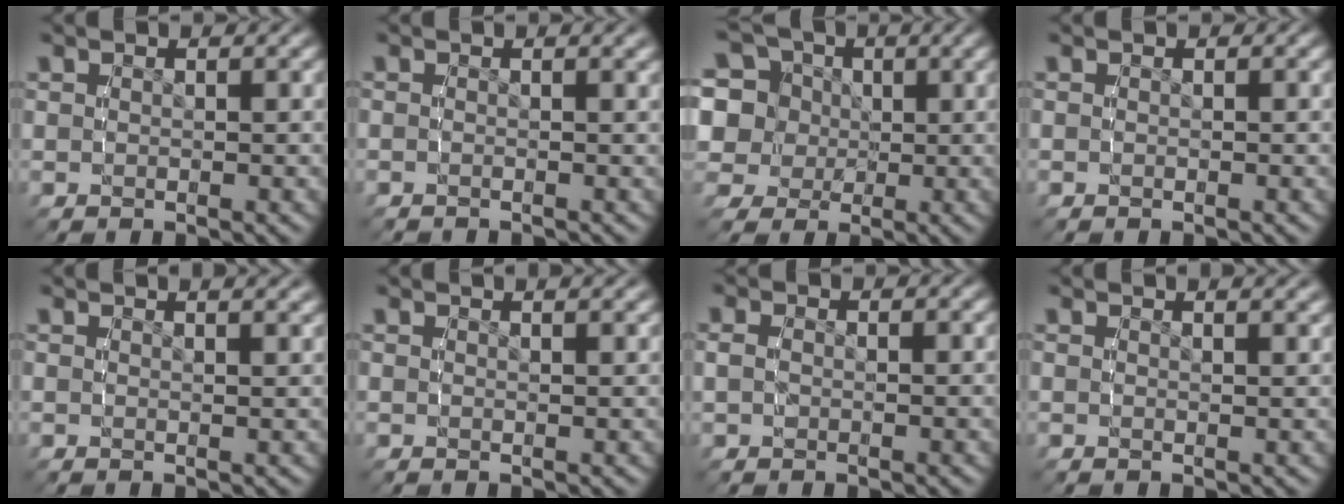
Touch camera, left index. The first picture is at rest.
{"total": 0.8, "force": [-0.6, -0.4, 0.0], "torque": [-0.004, -0.002, -0.012]}
{"total": 12.3, "force": [0.6, 11.2, 5.0], "torque": [-0.129, -0.036, 0.003]}
{"total": 0.0}
{"total": 1.7, "force": [1.6, -0.2, 0.6], "torque": [-0.001, 0.004, 0.020]}
{"total": 1.2, "force": [1.1, -0.3, 0.3], "torque": [0.002, 0.003, 0.015]}
{"total": 1.3, "force": [-0.7, 0.9, 0.6], "torque": [-0.025, -0.010, -0.010]}
{"total": 1.4, "force": [1.3, -0.2, 0.4], "torque": [0.003, 0.003, 0.016]}